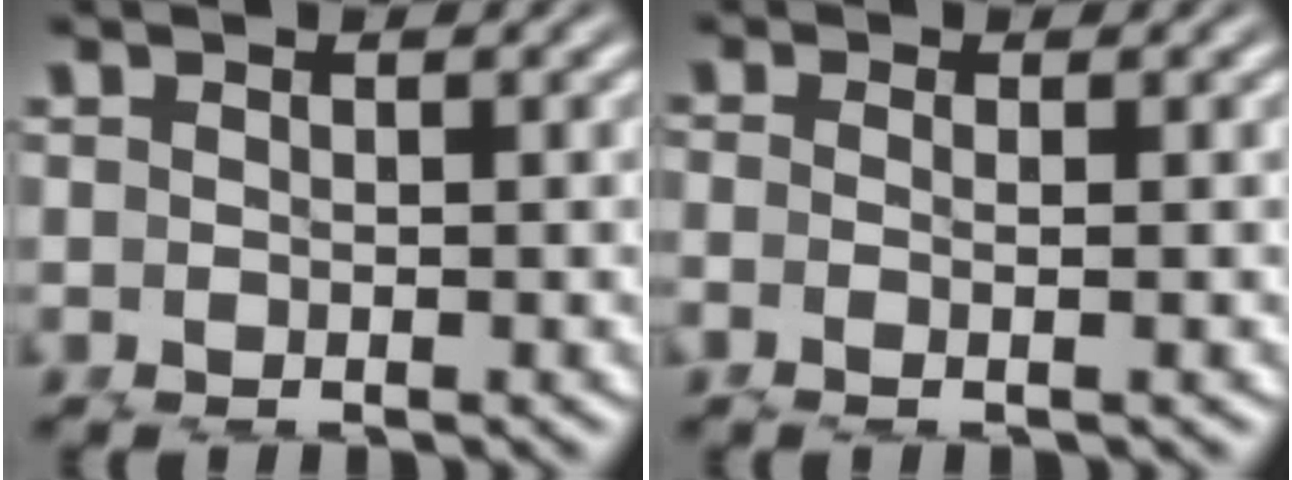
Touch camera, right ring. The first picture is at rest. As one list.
[{"total": 2.0, "force": [-0.4, 1.0, 1.8], "torque": [-0.060, -0.018, 0.005]}]